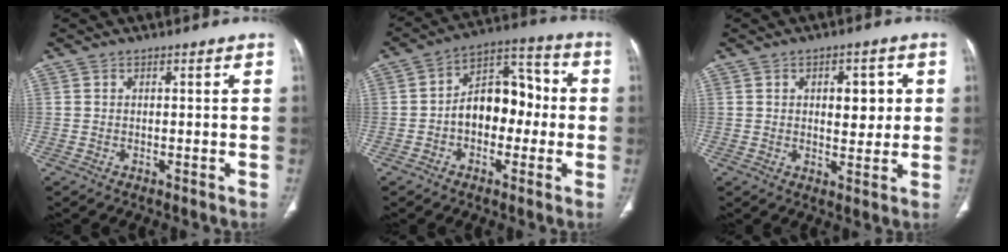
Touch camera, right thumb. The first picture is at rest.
{"total": 12.4, "force": [-1.3, 8.4, 9.1], "torque": [-0.100, 0.046, -0.031]}
{"total": 6.9, "force": [1.5, 3.9, 5.5], "torque": [-0.049, -0.005, 0.023]}